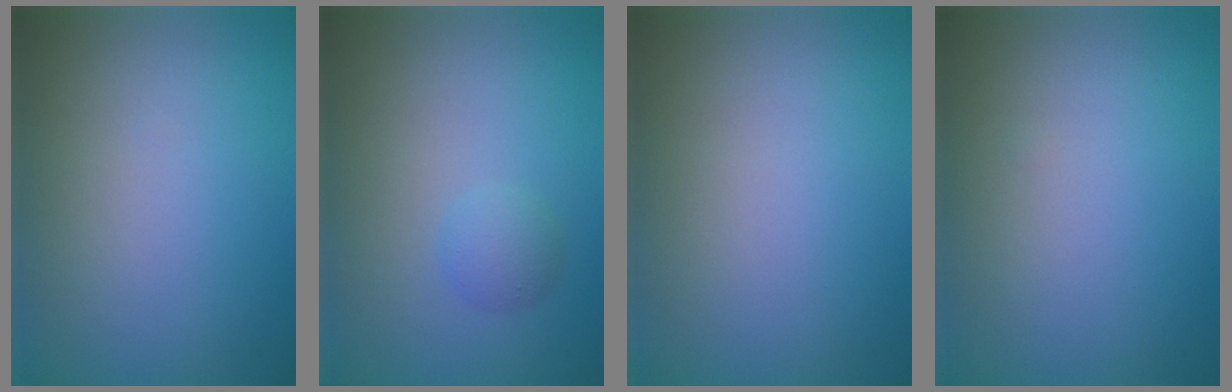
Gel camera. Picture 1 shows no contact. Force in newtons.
{"total": 1.5, "press": 1.5, "slide": 0.0}
{"total": 0.0}
{"total": 0.0}